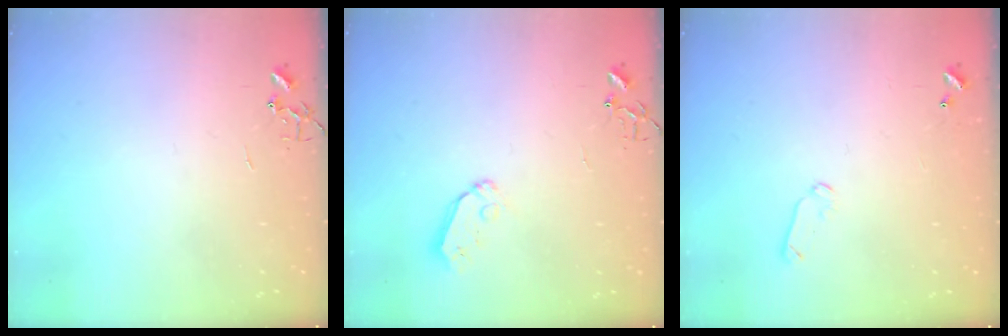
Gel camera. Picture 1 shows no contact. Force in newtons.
{"total": 6.1, "press": 6.0, "slide": 0.4}
{"total": 5.2, "press": 5.1, "slide": 1.0}